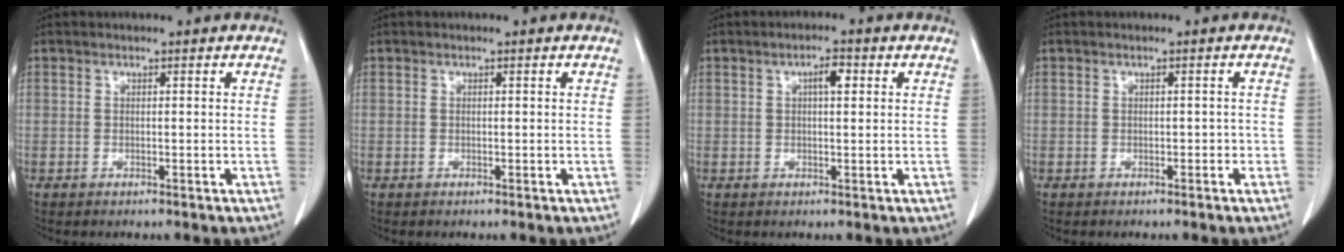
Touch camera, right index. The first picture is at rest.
{"total": 0.0}
{"total": 2.7, "force": [0.8, 0.8, 2.5], "torque": [-0.044, 0.005, 0.013]}
{"total": 0.9, "force": [-0.4, 0.7, 0.5], "torque": [-0.007, 0.004, -0.003]}